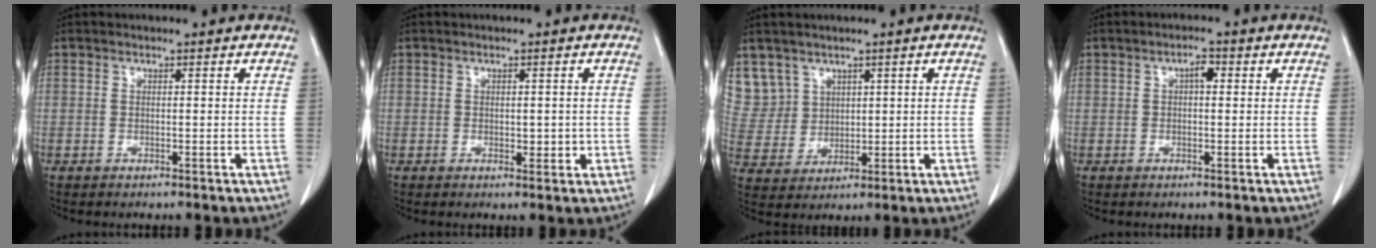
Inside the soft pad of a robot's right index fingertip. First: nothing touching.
{"total": 2.0, "force": [0.0, 1.2, 1.6], "torque": [-0.014, 0.000, 0.006]}
{"total": 8.5, "force": [5.1, 6.9, 0.2], "torque": [-0.014, 0.021, 0.124]}
{"total": 1.9, "force": [0.5, 0.8, 1.7], "torque": [-0.026, 0.007, 0.006]}